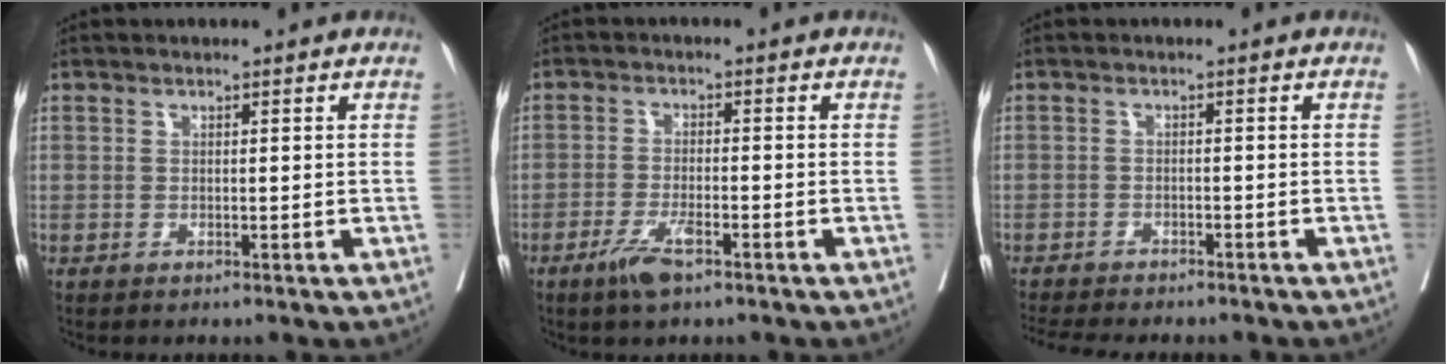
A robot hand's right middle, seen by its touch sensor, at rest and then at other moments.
{"total": 4.5, "force": [-2.8, 0.8, 3.4], "torque": [-0.070, -0.005, -0.051]}
{"total": 11.4, "force": [-10.1, 2.3, 4.7], "torque": [-0.072, -0.010, -0.135]}